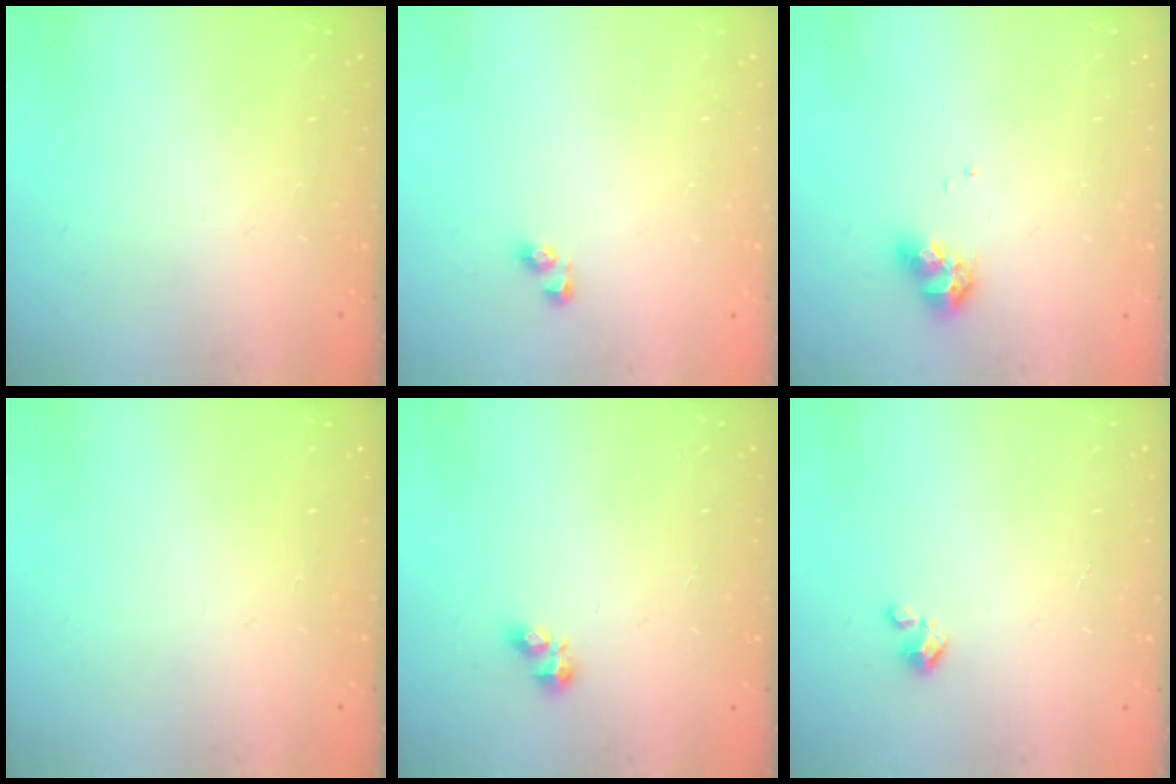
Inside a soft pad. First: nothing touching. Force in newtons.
{"total": 3.6, "press": 3.6, "slide": 0.3}
{"total": 8.1, "press": 8.1, "slide": 0.5}
{"total": 0.0}
{"total": 3.6, "press": 3.6, "slide": 0.3}
{"total": 2.1, "press": 2.1, "slide": 0.3}